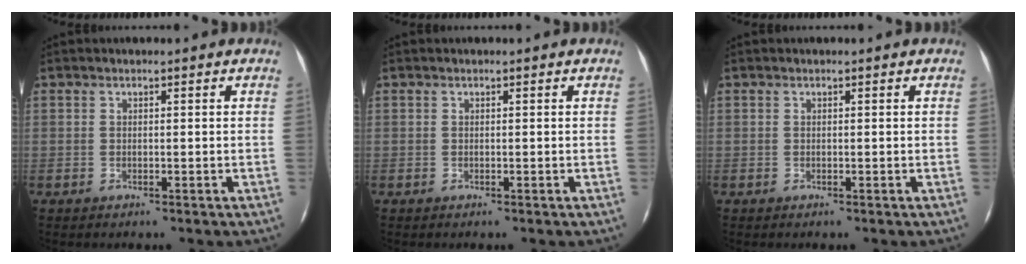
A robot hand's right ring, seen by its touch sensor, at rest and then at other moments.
{"total": 0.0}
{"total": 0.0}